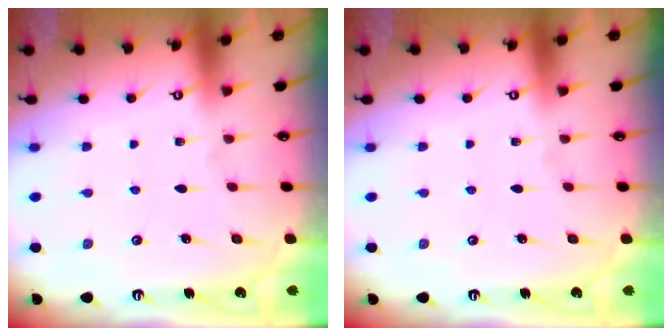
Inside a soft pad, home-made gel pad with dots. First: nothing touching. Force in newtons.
{"total": 0.0}